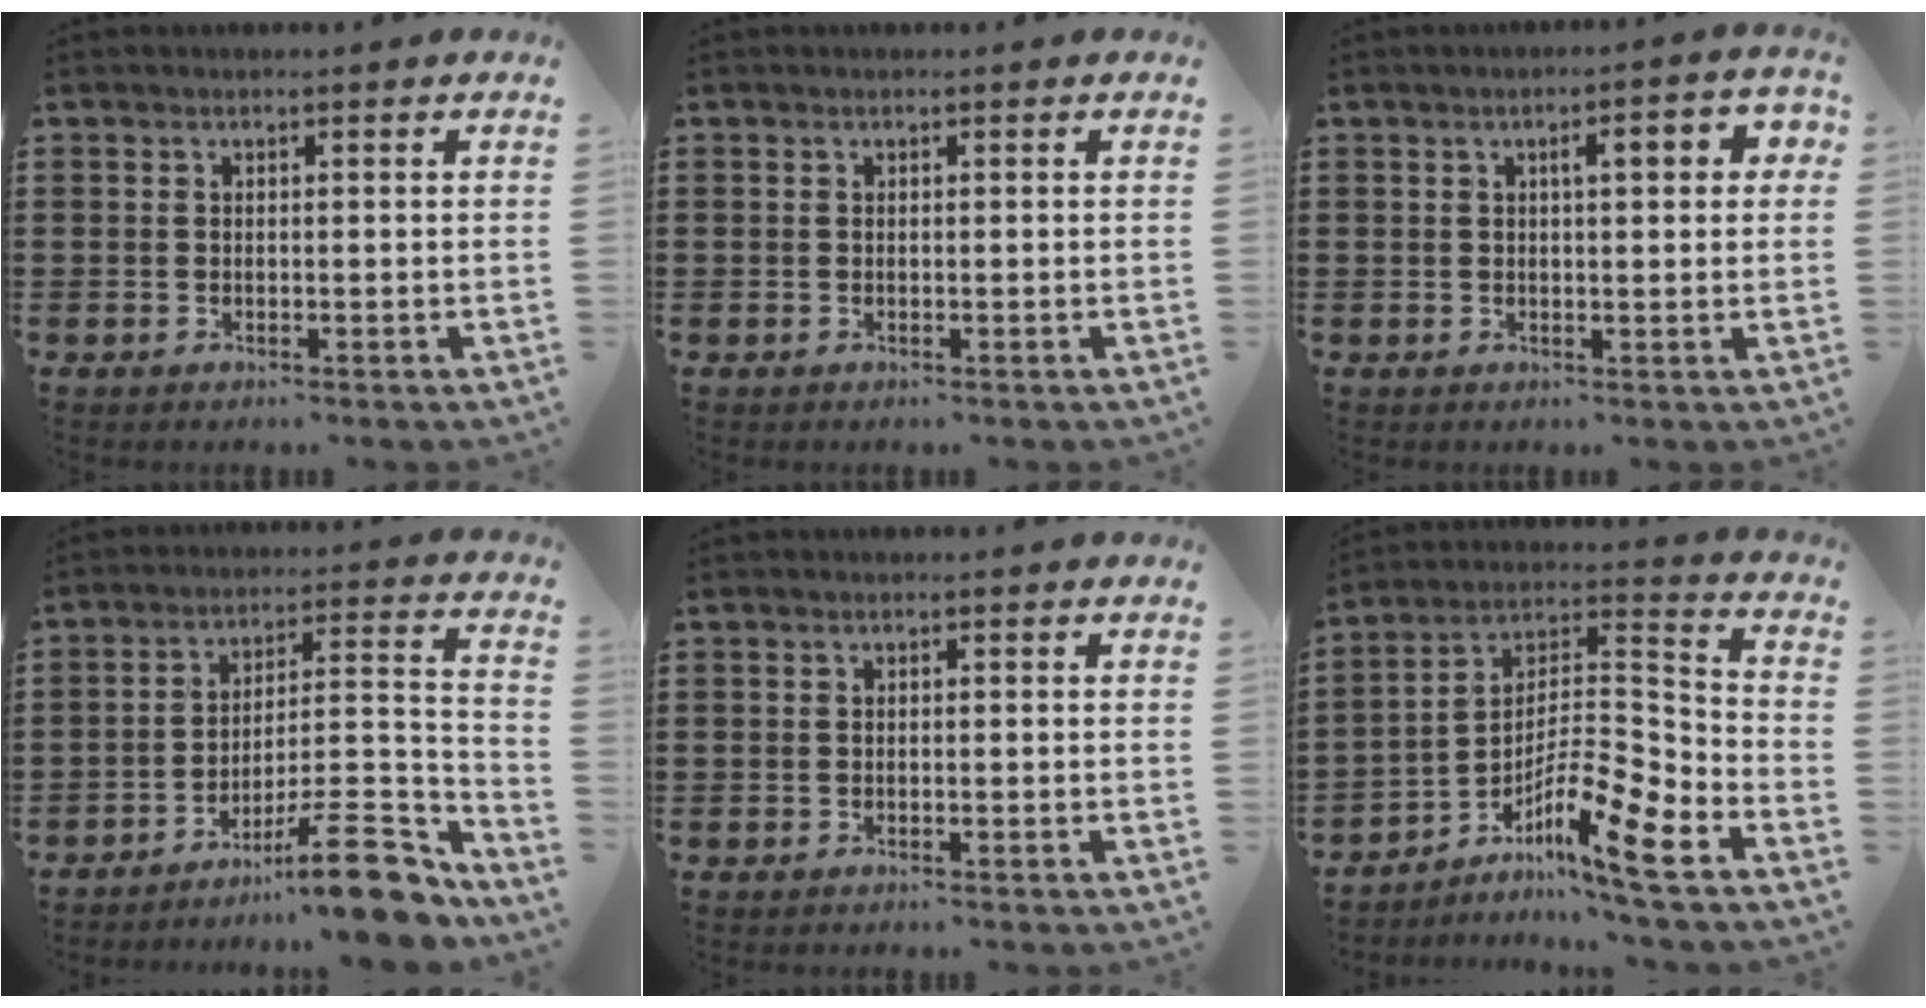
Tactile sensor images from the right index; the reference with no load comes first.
{"total": 0.0}
{"total": 3.9, "force": [1.0, 1.0, 3.6], "torque": [-0.054, 0.003, 0.009]}
{"total": 13.4, "force": [-9.7, 3.0, 8.8], "torque": [-0.103, 0.037, -0.169]}
{"total": 0.0}
{"total": 11.0, "force": [-7.0, 1.8, 8.4], "torque": [-0.164, -0.009, -0.141]}